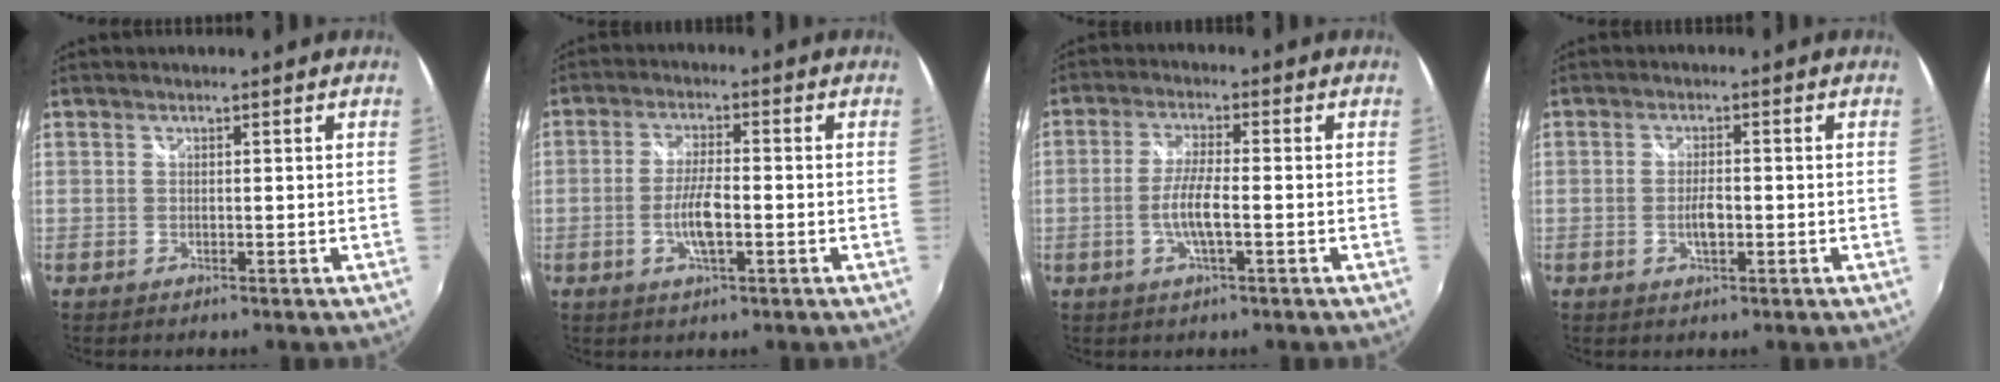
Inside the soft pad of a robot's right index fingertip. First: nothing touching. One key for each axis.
{"total": 5.9, "fx": -1.8, "fy": 1.4, "fz": 5.4, "tx": -0.110, "ty": -0.002, "tz": -0.033}
{"total": 5.7, "fx": -1.6, "fy": 0.7, "fz": 5.4, "tx": -0.110, "ty": -0.002, "tz": -0.031}
{"total": 3.2, "fx": -0.8, "fy": 1.2, "fz": 2.8, "tx": -0.054, "ty": -0.002, "tz": -0.016}